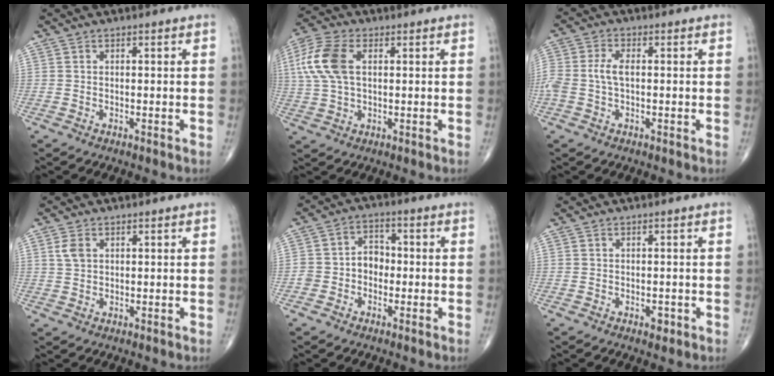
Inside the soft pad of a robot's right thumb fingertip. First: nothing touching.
{"total": 10.8, "force": [2.3, 6.1, 8.7], "torque": [-0.206, 0.015, 0.043]}
{"total": 5.1, "force": [-0.2, 2.7, 4.3], "torque": [-0.118, 0.014, -0.006]}
{"total": 2.8, "force": [1.0, 1.9, 1.8], "torque": [-0.036, 0.003, 0.024]}
{"total": 5.5, "force": [-1.1, 4.6, 2.9], "torque": [-0.026, 0.029, -0.029]}
{"total": 1.4, "force": [-0.6, 0.8, 0.9], "torque": [-0.006, 0.000, -0.008]}